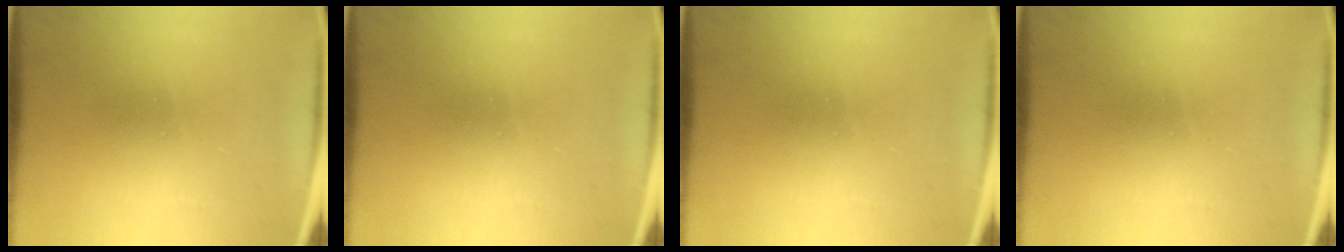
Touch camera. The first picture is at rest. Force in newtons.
{"total": 0.0}
{"total": 0.0}
{"total": 0.0}